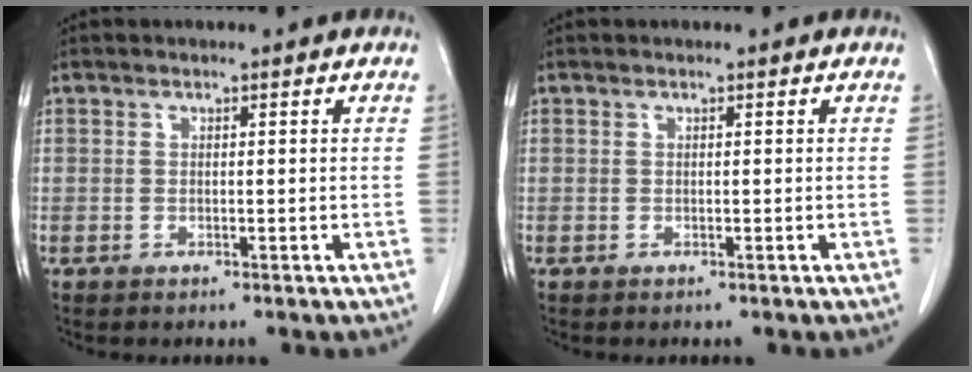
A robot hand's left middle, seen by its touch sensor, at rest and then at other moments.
{"total": 0.0}